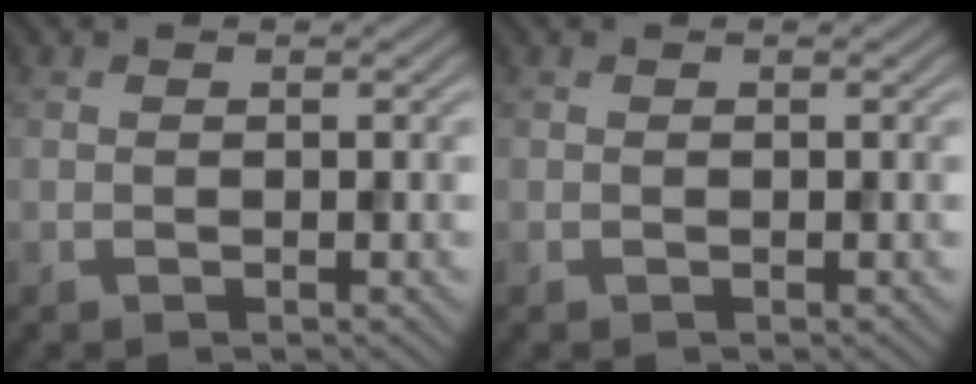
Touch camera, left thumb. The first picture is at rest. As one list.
[{"total": 0.0}]